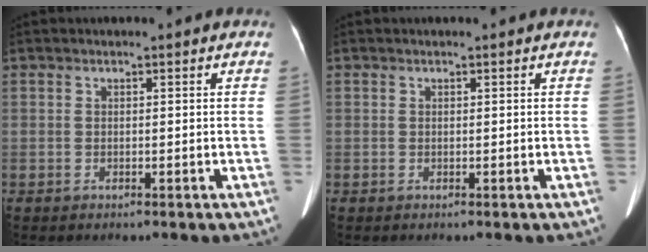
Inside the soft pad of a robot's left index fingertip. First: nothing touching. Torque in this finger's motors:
{"motor_torque": [0.02, -0.09, 0.00, -0.01]}